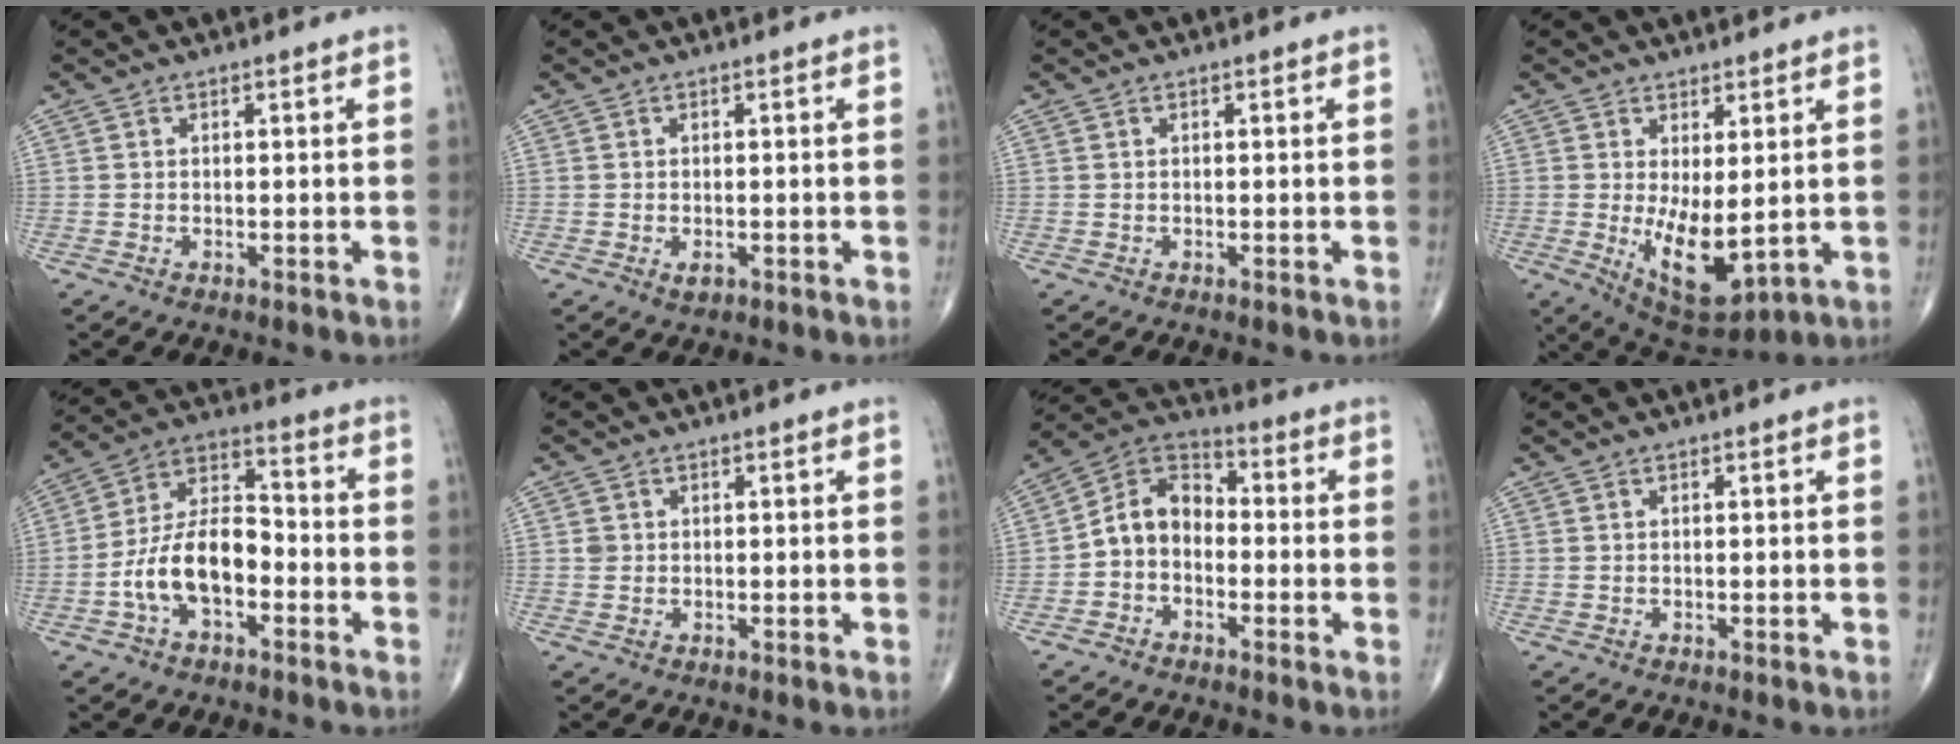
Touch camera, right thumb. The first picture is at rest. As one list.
[{"total": 1.5, "force": [-0.5, 0.9, 1.1], "torque": [-0.017, -0.002, -0.006]}, {"total": 0.0}, {"total": 10.0, "force": [-0.4, 4.3, 9.0], "torque": [-0.138, -0.026, 0.015]}, {"total": 12.9, "force": [-4.0, 7.1, 10.0], "torque": [-0.175, 0.048, -0.080]}, {"total": 1.2, "force": [0.1, 1.2, 0.3], "torque": [0.001, 0.002, 0.003]}, {"total": 8.8, "force": [-1.9, 6.6, 5.5], "torque": [-0.076, 0.040, -0.053]}, {"total": 0.0}]